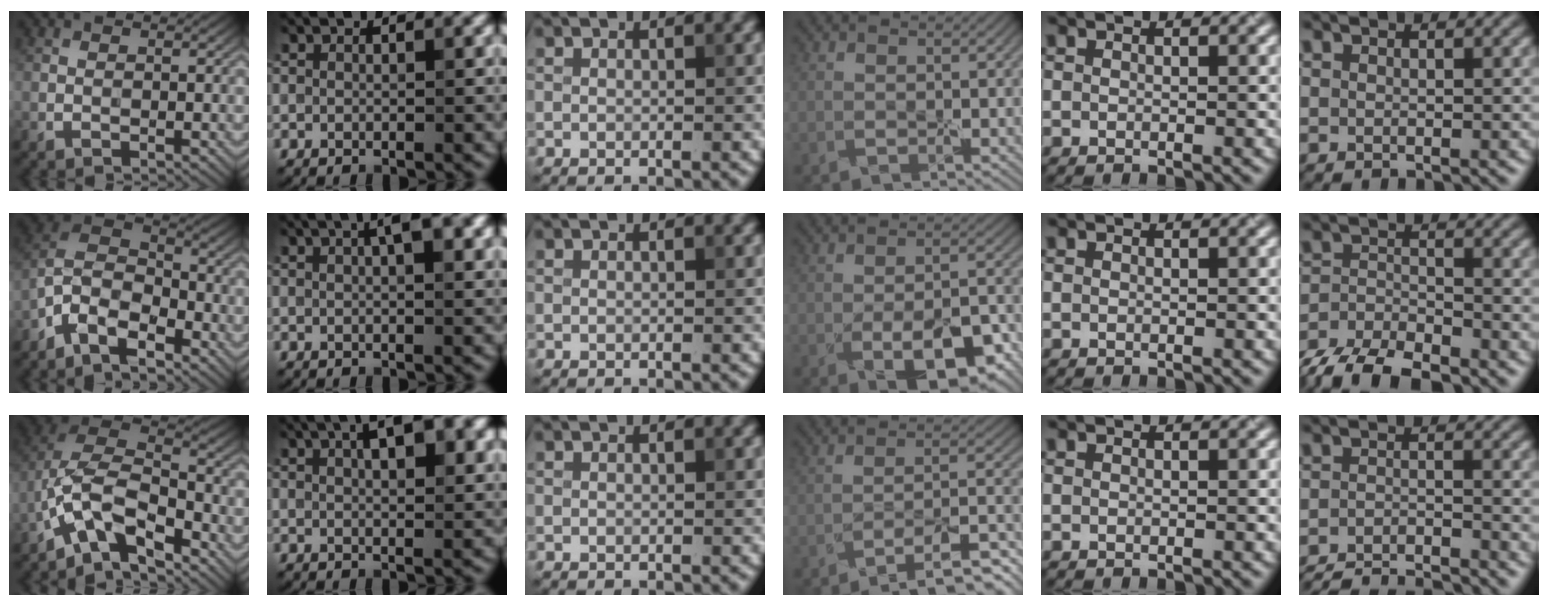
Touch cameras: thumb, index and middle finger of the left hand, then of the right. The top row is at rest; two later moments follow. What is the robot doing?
{"motion": "peel", "object": "velcro strap"}